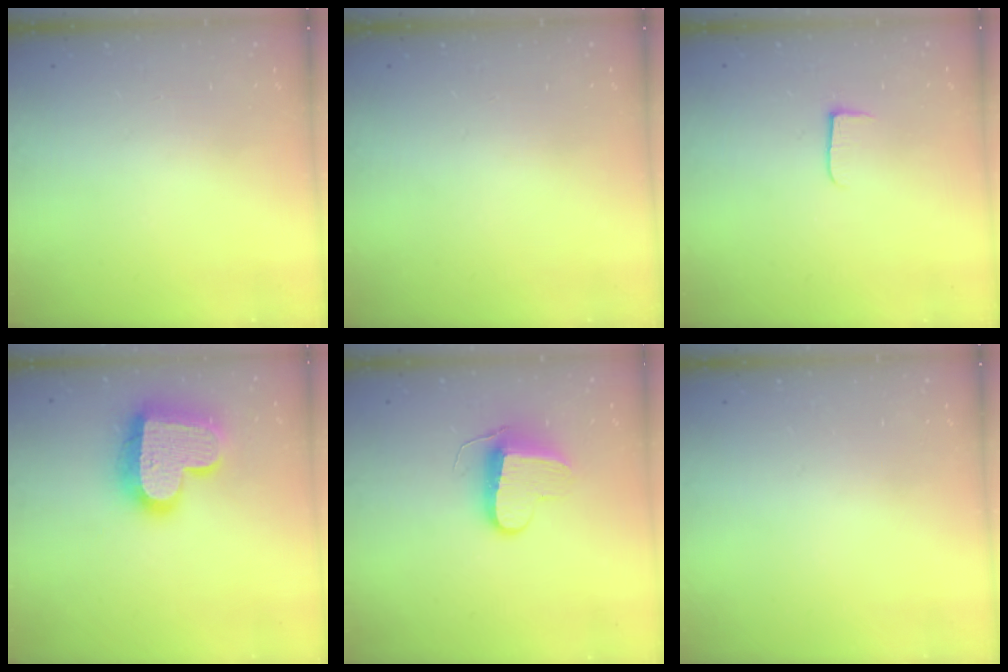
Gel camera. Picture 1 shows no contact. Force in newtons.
{"total": 0.0}
{"total": 5.6, "press": 5.5, "slide": 0.7}
{"total": 21.7, "press": 21.6, "slide": 1.5}
{"total": 9.6, "press": 9.6, "slide": 0.2}
{"total": 0.0}